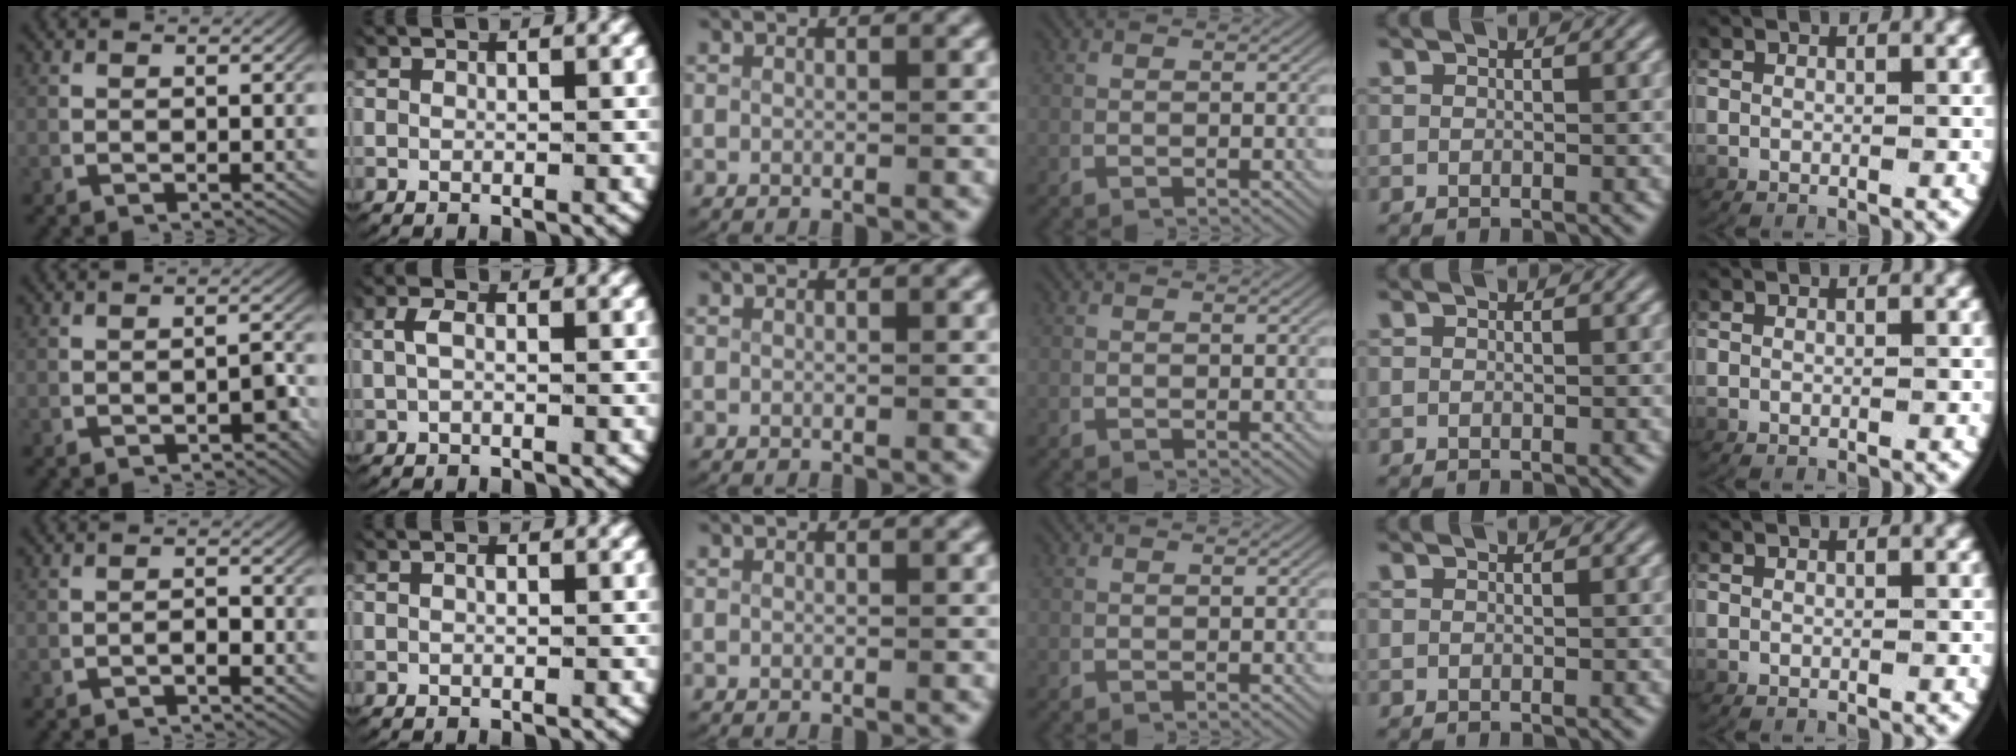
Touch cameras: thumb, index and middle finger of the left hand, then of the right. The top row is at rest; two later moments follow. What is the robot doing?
{"motion": "lift_and_place", "object": "key"}